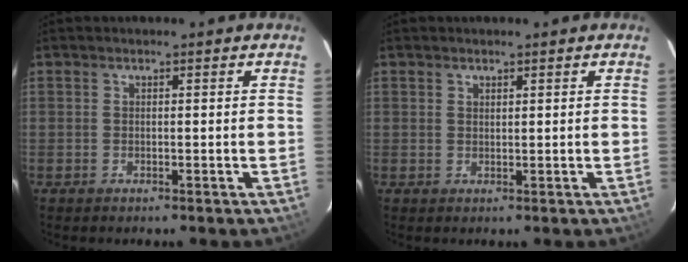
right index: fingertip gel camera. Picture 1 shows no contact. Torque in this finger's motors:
{"motor_torque": [-0.12, -0.02, -0.02, -0.01]}